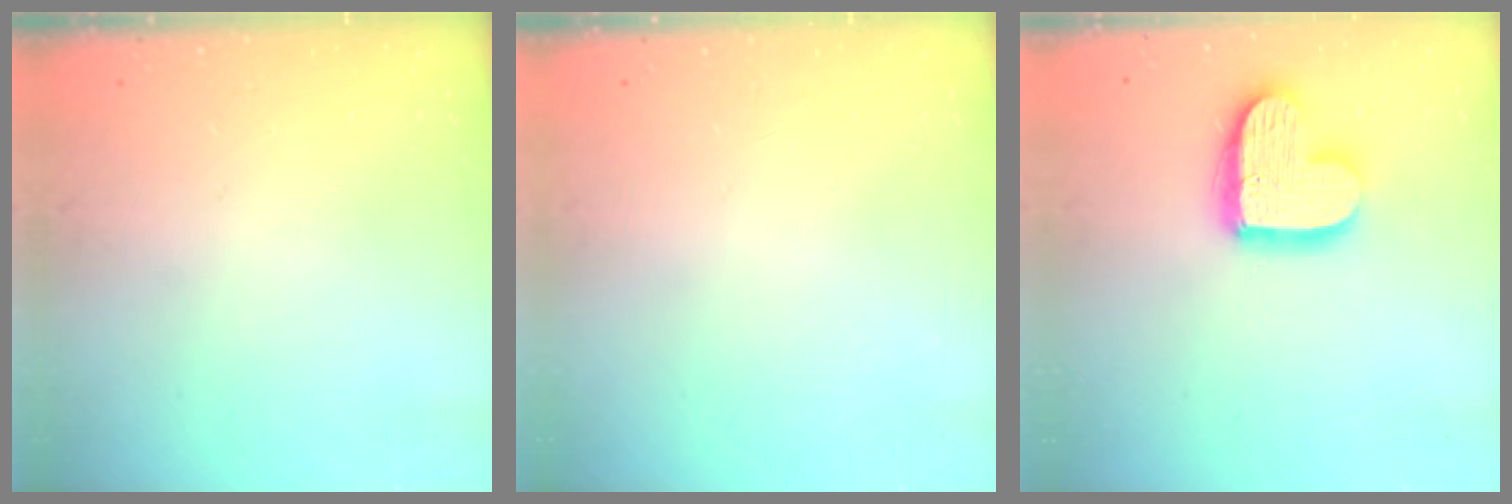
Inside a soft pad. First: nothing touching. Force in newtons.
{"total": 0.0}
{"total": 14.9, "press": 14.9, "slide": 1.1}